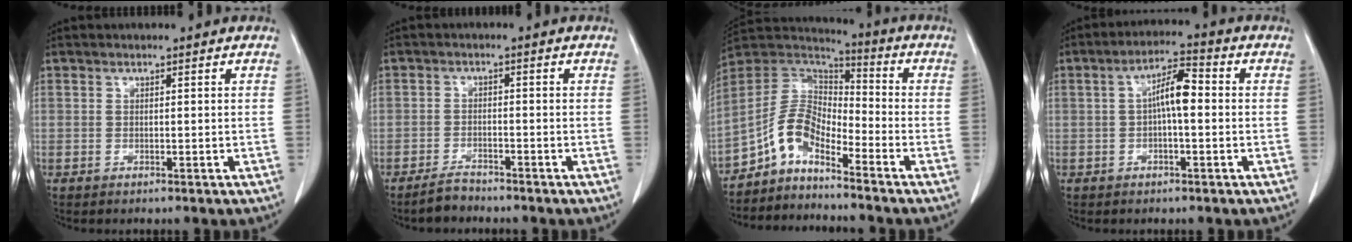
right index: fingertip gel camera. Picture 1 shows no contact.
{"total": 2.6, "force": [-2.4, 0.8, 0.4], "torque": [-0.009, -0.001, -0.043]}
{"total": 8.0, "force": [-5.8, 3.3, 4.5], "torque": [-0.095, 0.032, -0.117]}
{"total": 5.9, "force": [0.1, 1.4, 5.7], "torque": [-0.103, 0.020, -0.002]}